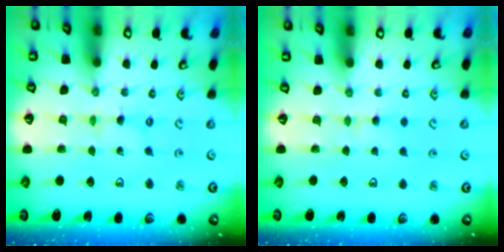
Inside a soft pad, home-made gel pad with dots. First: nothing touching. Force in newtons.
{"total": 2.9, "press": 2.9, "slide": 0.4}